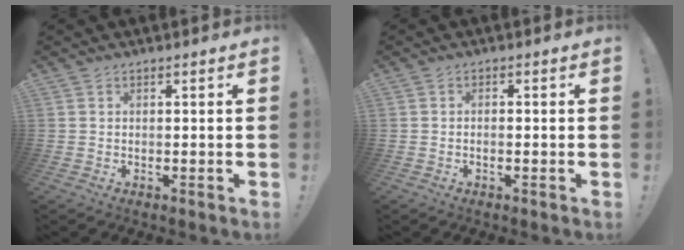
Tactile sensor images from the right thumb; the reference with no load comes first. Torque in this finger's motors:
{"motor_torque": [-0.30, -0.26, -0.30, 0.21, 0.09]}